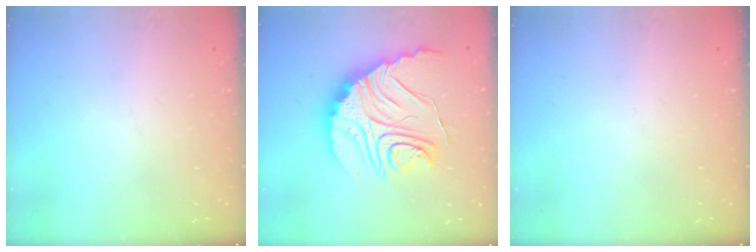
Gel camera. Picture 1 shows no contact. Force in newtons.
{"total": 23.9, "press": 23.8, "slide": 1.9}
{"total": 0.0}